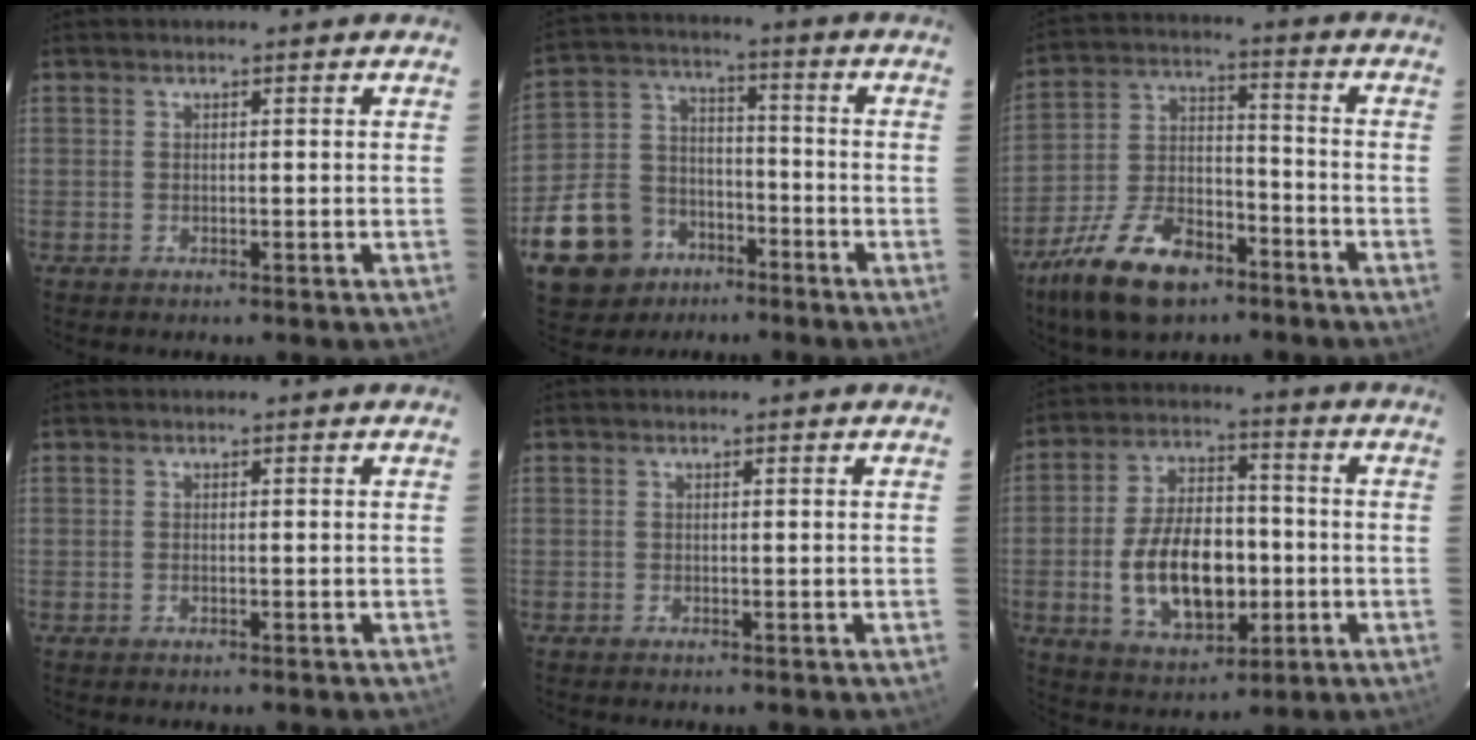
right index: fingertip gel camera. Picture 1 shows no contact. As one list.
[{"total": 16.8, "force": [-9.8, 12.1, 6.2], "torque": [-0.169, 0.034, -0.149]}, {"total": 17.0, "force": [-10.9, 8.3, 10.1], "torque": [-0.219, -0.007, -0.188]}, {"total": 0.0}, {"total": 0.0}, {"total": 15.6, "force": [-3.1, 9.0, 12.4], "torque": [-0.245, 0.011, -0.037]}]